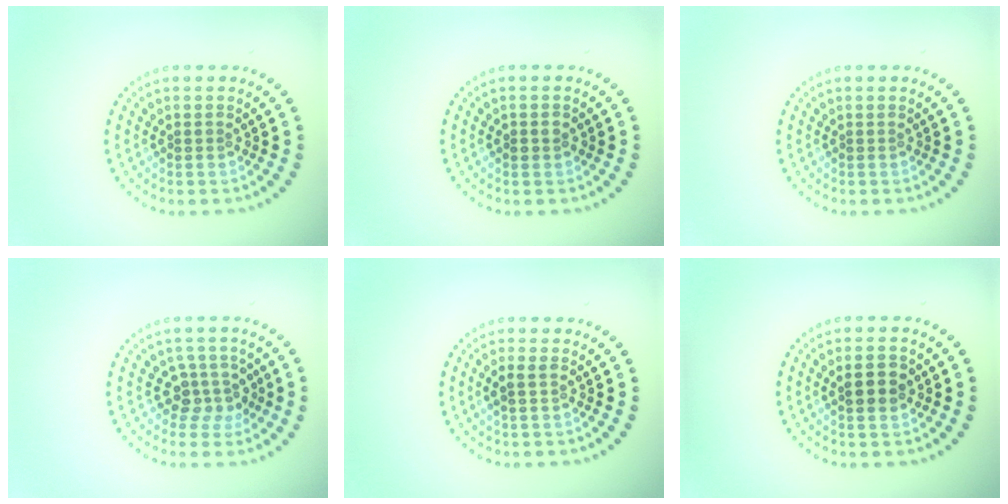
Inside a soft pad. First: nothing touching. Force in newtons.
{"total": 1.0, "press": 1.0, "slide": 0.2}
{"total": 0.0}
{"total": 2.6, "press": 2.0, "slide": 1.7}
{"total": 1.1, "press": 1.0, "slide": 0.5}
{"total": 2.5, "press": 2.4, "slide": 0.4}